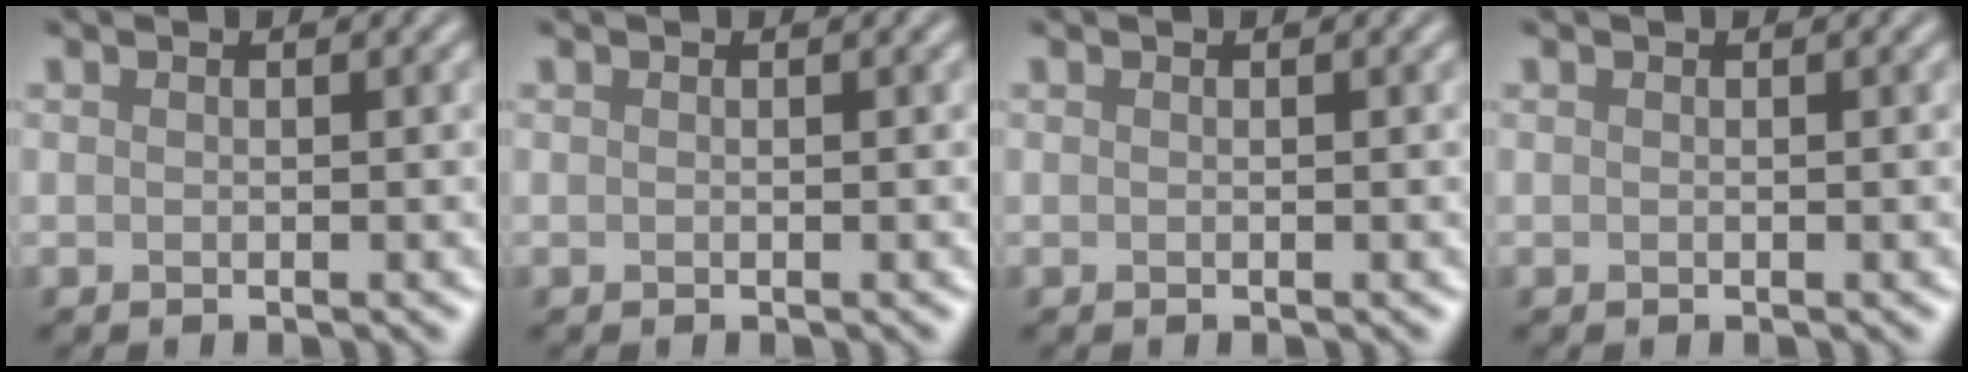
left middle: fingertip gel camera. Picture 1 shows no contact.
{"total": 0.0}
{"total": 0.0}
{"total": 0.0}